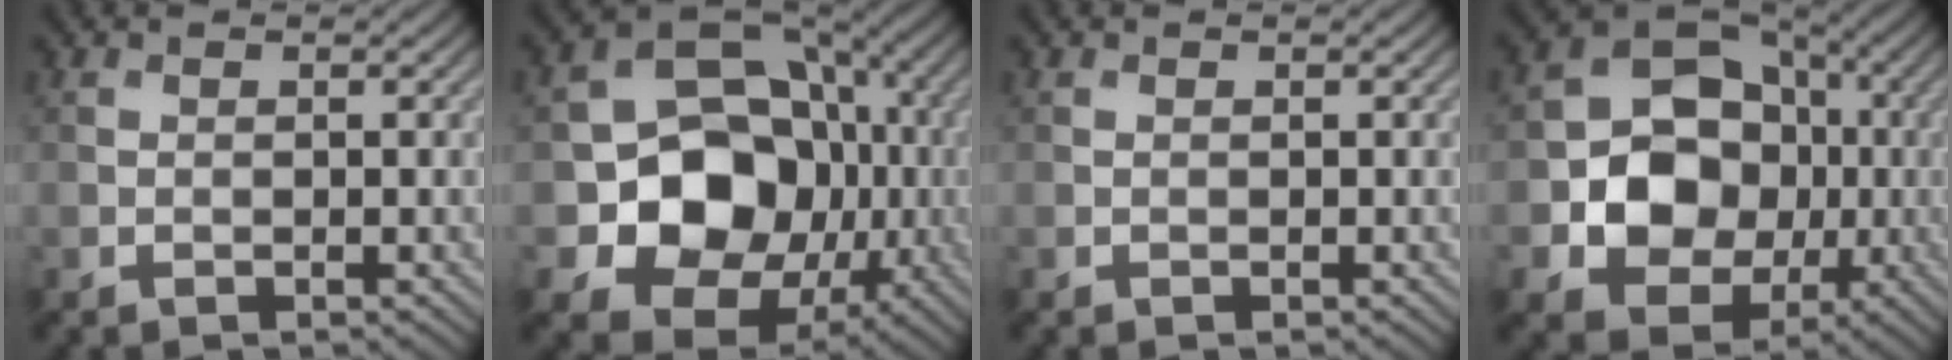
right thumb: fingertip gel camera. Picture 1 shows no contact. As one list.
[{"total": 13.8, "force": [-2.3, 11.3, 7.6], "torque": [-0.129, -0.015, -0.058]}, {"total": 0.0}, {"total": 11.8, "force": [-1.4, 9.8, 6.6], "torque": [-0.118, -0.005, -0.045]}]